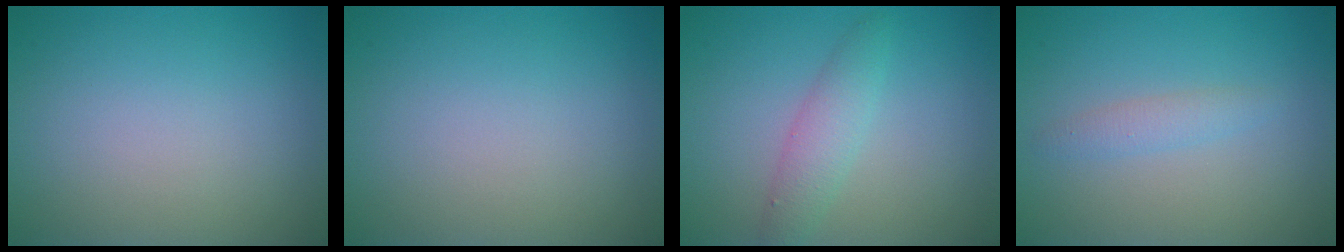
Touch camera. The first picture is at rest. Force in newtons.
{"total": 0.0}
{"total": 2.4, "press": 2.4, "slide": 0.1}
{"total": 1.4, "press": 1.4, "slide": 0.0}